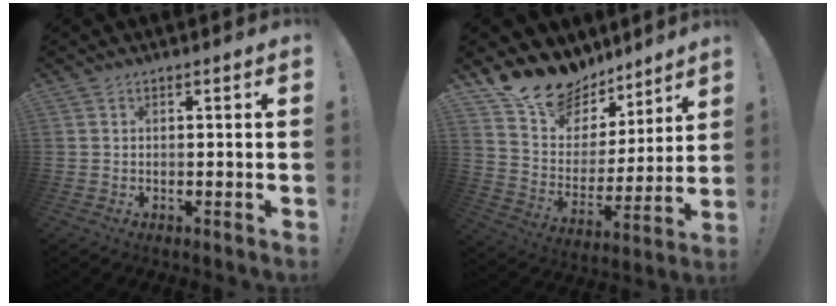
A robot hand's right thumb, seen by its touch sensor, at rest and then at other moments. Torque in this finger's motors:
{"motor_torque": [-0.06, 0.36, 0.09, 0.18, 0.00]}